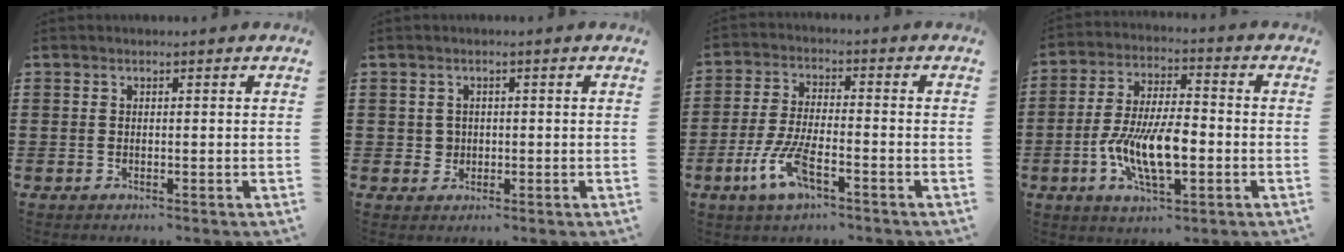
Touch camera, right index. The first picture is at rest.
{"total": 1.8, "force": [0.0, 1.7, 0.5], "torque": [-0.016, 0.010, -0.001]}
{"total": 7.9, "force": [-3.7, 2.4, 6.5], "torque": [-0.151, -0.013, -0.072]}
{"total": 10.6, "force": [-2.9, 4.4, 9.2], "torque": [-0.208, -0.010, -0.059]}